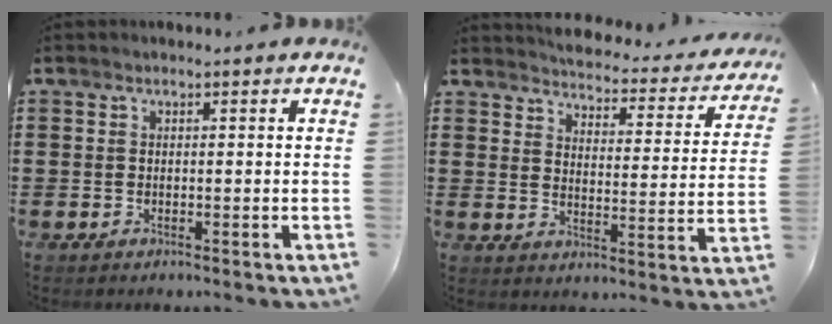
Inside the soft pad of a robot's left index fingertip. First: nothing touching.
{"total": 3.2, "force": [3.2, 0.1, 0.4], "torque": [-0.030, -0.030, 0.047]}